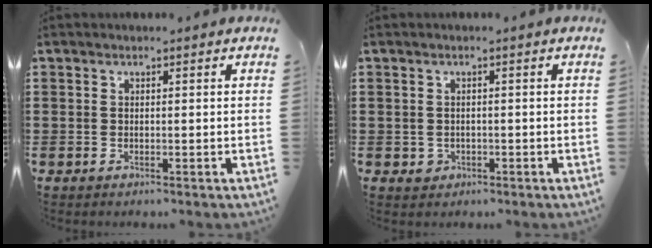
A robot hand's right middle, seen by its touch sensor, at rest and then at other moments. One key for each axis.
{"total": 1.1, "fx": -0.4, "fy": 0.9, "fz": 0.4, "tx": -0.011, "ty": 0.001, "tz": -0.008}